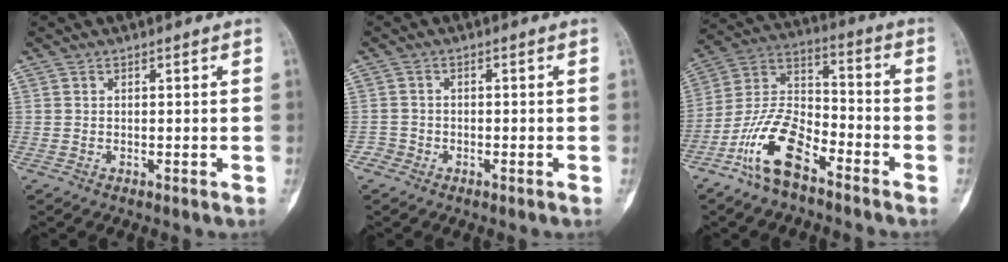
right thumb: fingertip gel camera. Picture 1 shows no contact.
{"total": 1.6, "force": [-1.0, 1.2, -0.2], "torque": [0.008, 0.006, -0.026]}
{"total": 13.5, "force": [-8.2, 5.9, 9.0], "torque": [-0.177, 0.061, -0.165]}